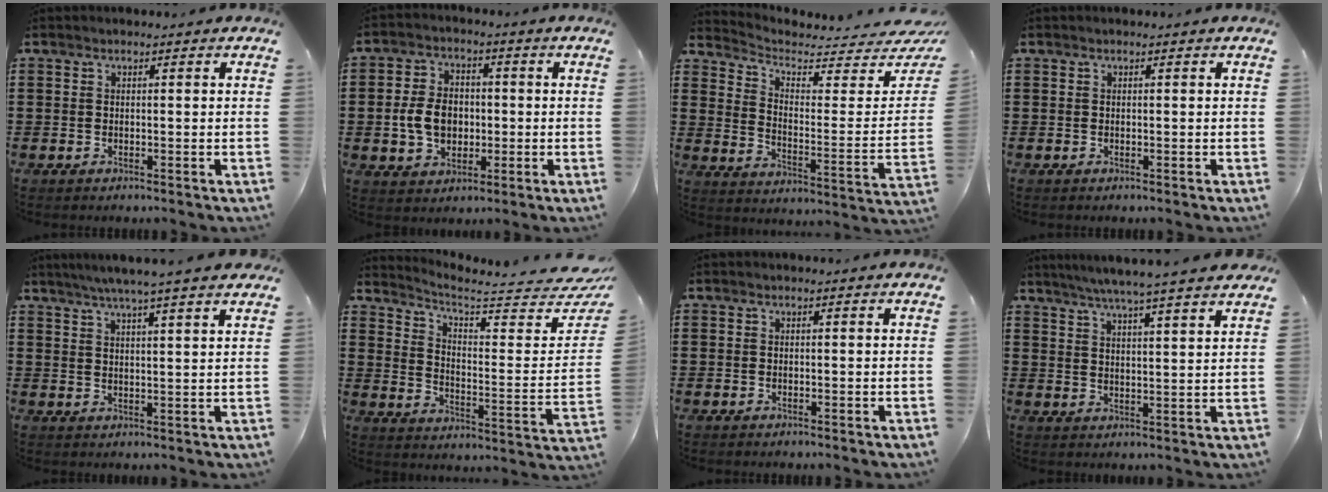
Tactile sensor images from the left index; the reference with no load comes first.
{"total": 7.0, "force": [-0.8, 5.3, 4.5], "torque": [-0.105, 0.004, -0.021]}
{"total": 3.9, "force": [3.2, 1.5, 1.6], "torque": [-0.054, -0.029, 0.049]}
{"total": 0.0}
{"total": 4.4, "force": [3.8, -0.7, 2.3], "torque": [-0.055, -0.011, 0.064]}
{"total": 4.7, "force": [4.0, 0.6, 2.3], "torque": [-0.059, -0.045, 0.062]}
{"total": 0.0}
{"total": 5.5, "force": [4.9, -0.8, 2.2], "torque": [-0.058, -0.023, 0.085]}